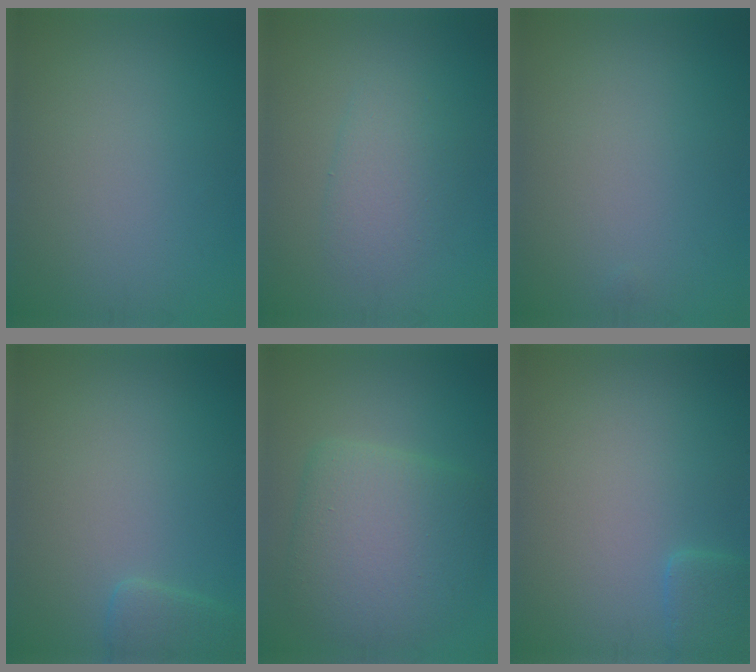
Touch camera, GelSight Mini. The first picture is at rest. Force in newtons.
{"total": 2.6, "press": 2.6, "slide": 0.2}
{"total": 0.0}
{"total": 1.5, "press": 1.5, "slide": 0.1}
{"total": 7.1, "press": 7.1, "slide": 0.5}
{"total": 1.5, "press": 1.5, "slide": 0.1}